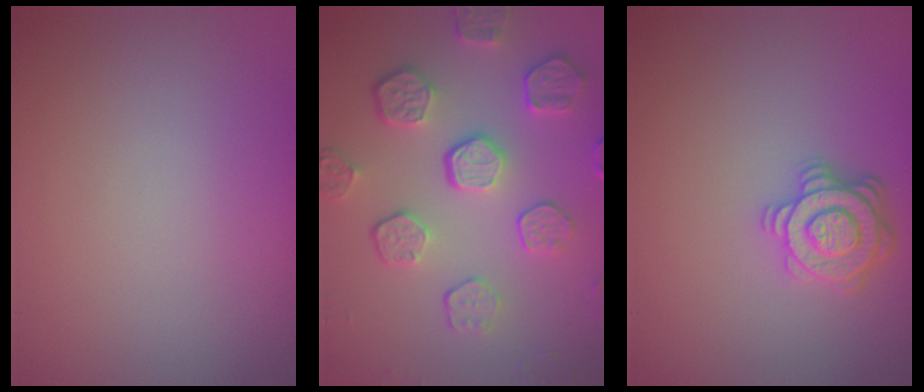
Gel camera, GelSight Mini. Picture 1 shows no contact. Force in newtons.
{"total": 5.8, "press": 4.2, "slide": 4.0}
{"total": 3.2, "press": 3.0, "slide": 1.1}